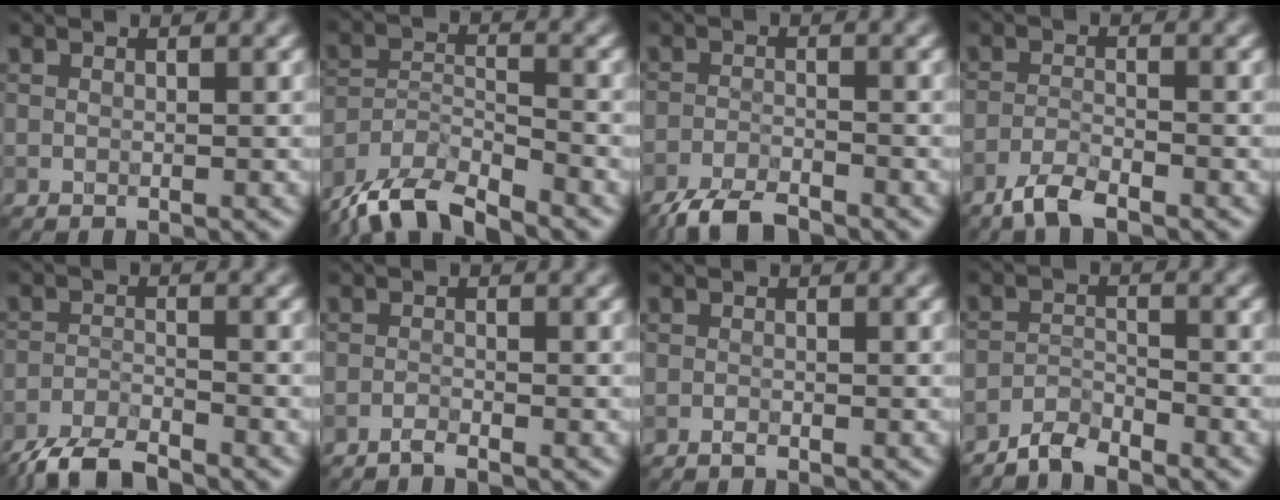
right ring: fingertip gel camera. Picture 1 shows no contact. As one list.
[{"total": 7.8, "force": [-7.3, 1.5, 2.4], "torque": [-0.047, -0.005, -0.131]}, {"total": 4.0, "force": [-3.8, 0.6, 1.1], "torque": [-0.024, -0.005, -0.073]}, {"total": 3.0, "force": [-2.7, 0.4, 1.2], "torque": [-0.025, 0.001, -0.055]}, {"total": 4.8, "force": [-4.6, 0.7, 1.5], "torque": [-0.026, -0.006, -0.089]}, {"total": 1.2, "force": [-1.2, 0.1, 0.2], "torque": [0.003, 0.004, -0.023]}, {"total": 0.7, "force": [-0.7, 0.1, 0.0], "torque": [0.001, 0.003, -0.008]}, {"total": 2.8, "force": [-2.8, 0.1, 0.1], "torque": [0.000, 0.003, -0.054]}]